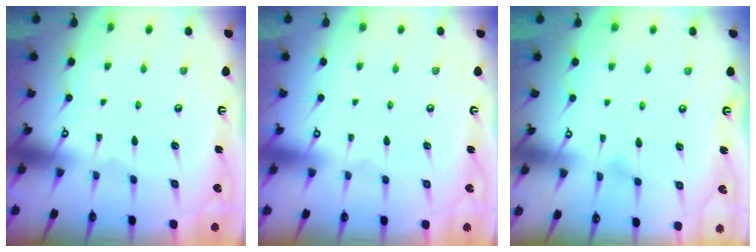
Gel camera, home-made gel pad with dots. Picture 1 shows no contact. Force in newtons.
{"total": 3.8, "press": 3.8, "slide": 0.1}
{"total": 7.4, "press": 7.4, "slide": 0.5}